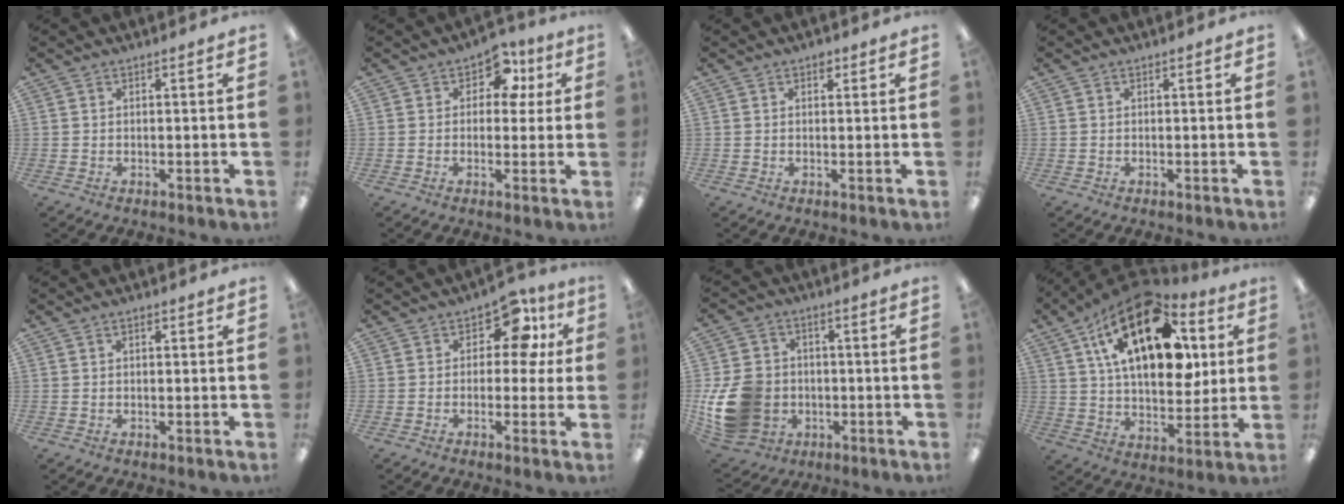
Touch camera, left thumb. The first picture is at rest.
{"total": 7.8, "force": [2.7, 5.6, 4.7], "torque": [-0.055, 0.000, 0.042]}
{"total": 1.5, "force": [0.9, 1.0, 0.8], "torque": [-0.008, 0.000, 0.013]}
{"total": 0.0}
{"total": 0.8, "force": [0.2, 0.5, 0.5], "torque": [-0.010, 0.004, 0.003]}
{"total": 9.3, "force": [3.8, 5.5, 6.4], "torque": [-0.085, -0.012, 0.061]}
{"total": 15.9, "force": [-2.9, 13.1, 8.4], "torque": [-0.188, 0.020, -0.046]}
{"total": 24.5, "force": [10.3, 13.0, 18.0], "torque": [-0.301, -0.033, 0.164]}